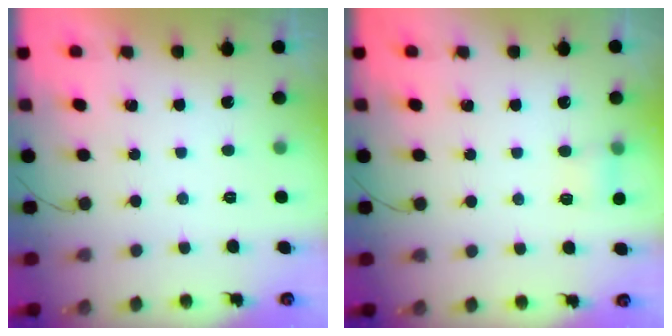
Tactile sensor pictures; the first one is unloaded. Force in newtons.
{"total": 3.8, "press": 3.6, "slide": 1.2}